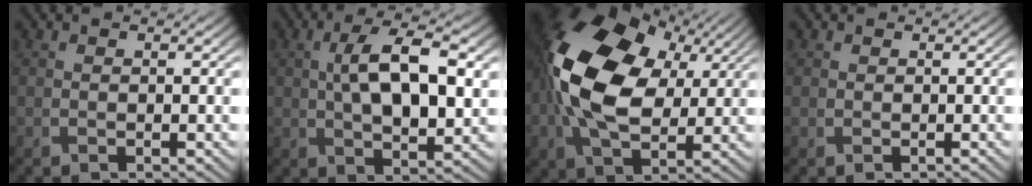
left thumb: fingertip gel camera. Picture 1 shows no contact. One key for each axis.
{"total": 10.7, "fx": 1.9, "fy": 4.7, "fz": 9.4, "tx": -0.168, "ty": 0.007, "tz": 0.034}
{"total": 17.7, "fx": 3.3, "fy": 11.6, "fz": 12.9, "tx": -0.293, "ty": 0.013, "tz": 0.058}
{"total": 1.2, "fx": 0.3, "fy": 1.1, "fz": -0.1, "tx": 0.006, "ty": -0.002, "tz": 0.004}